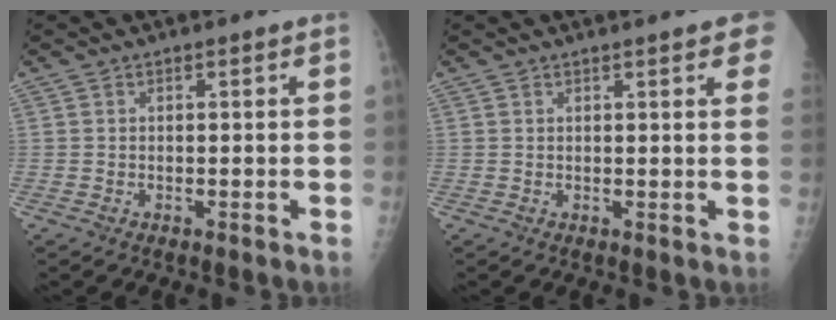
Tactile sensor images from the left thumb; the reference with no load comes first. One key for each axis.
{"total": 6.7, "fx": 4.0, "fy": 1.3, "fz": 5.2, "tx": -0.048, "ty": -0.001, "tz": 0.041}